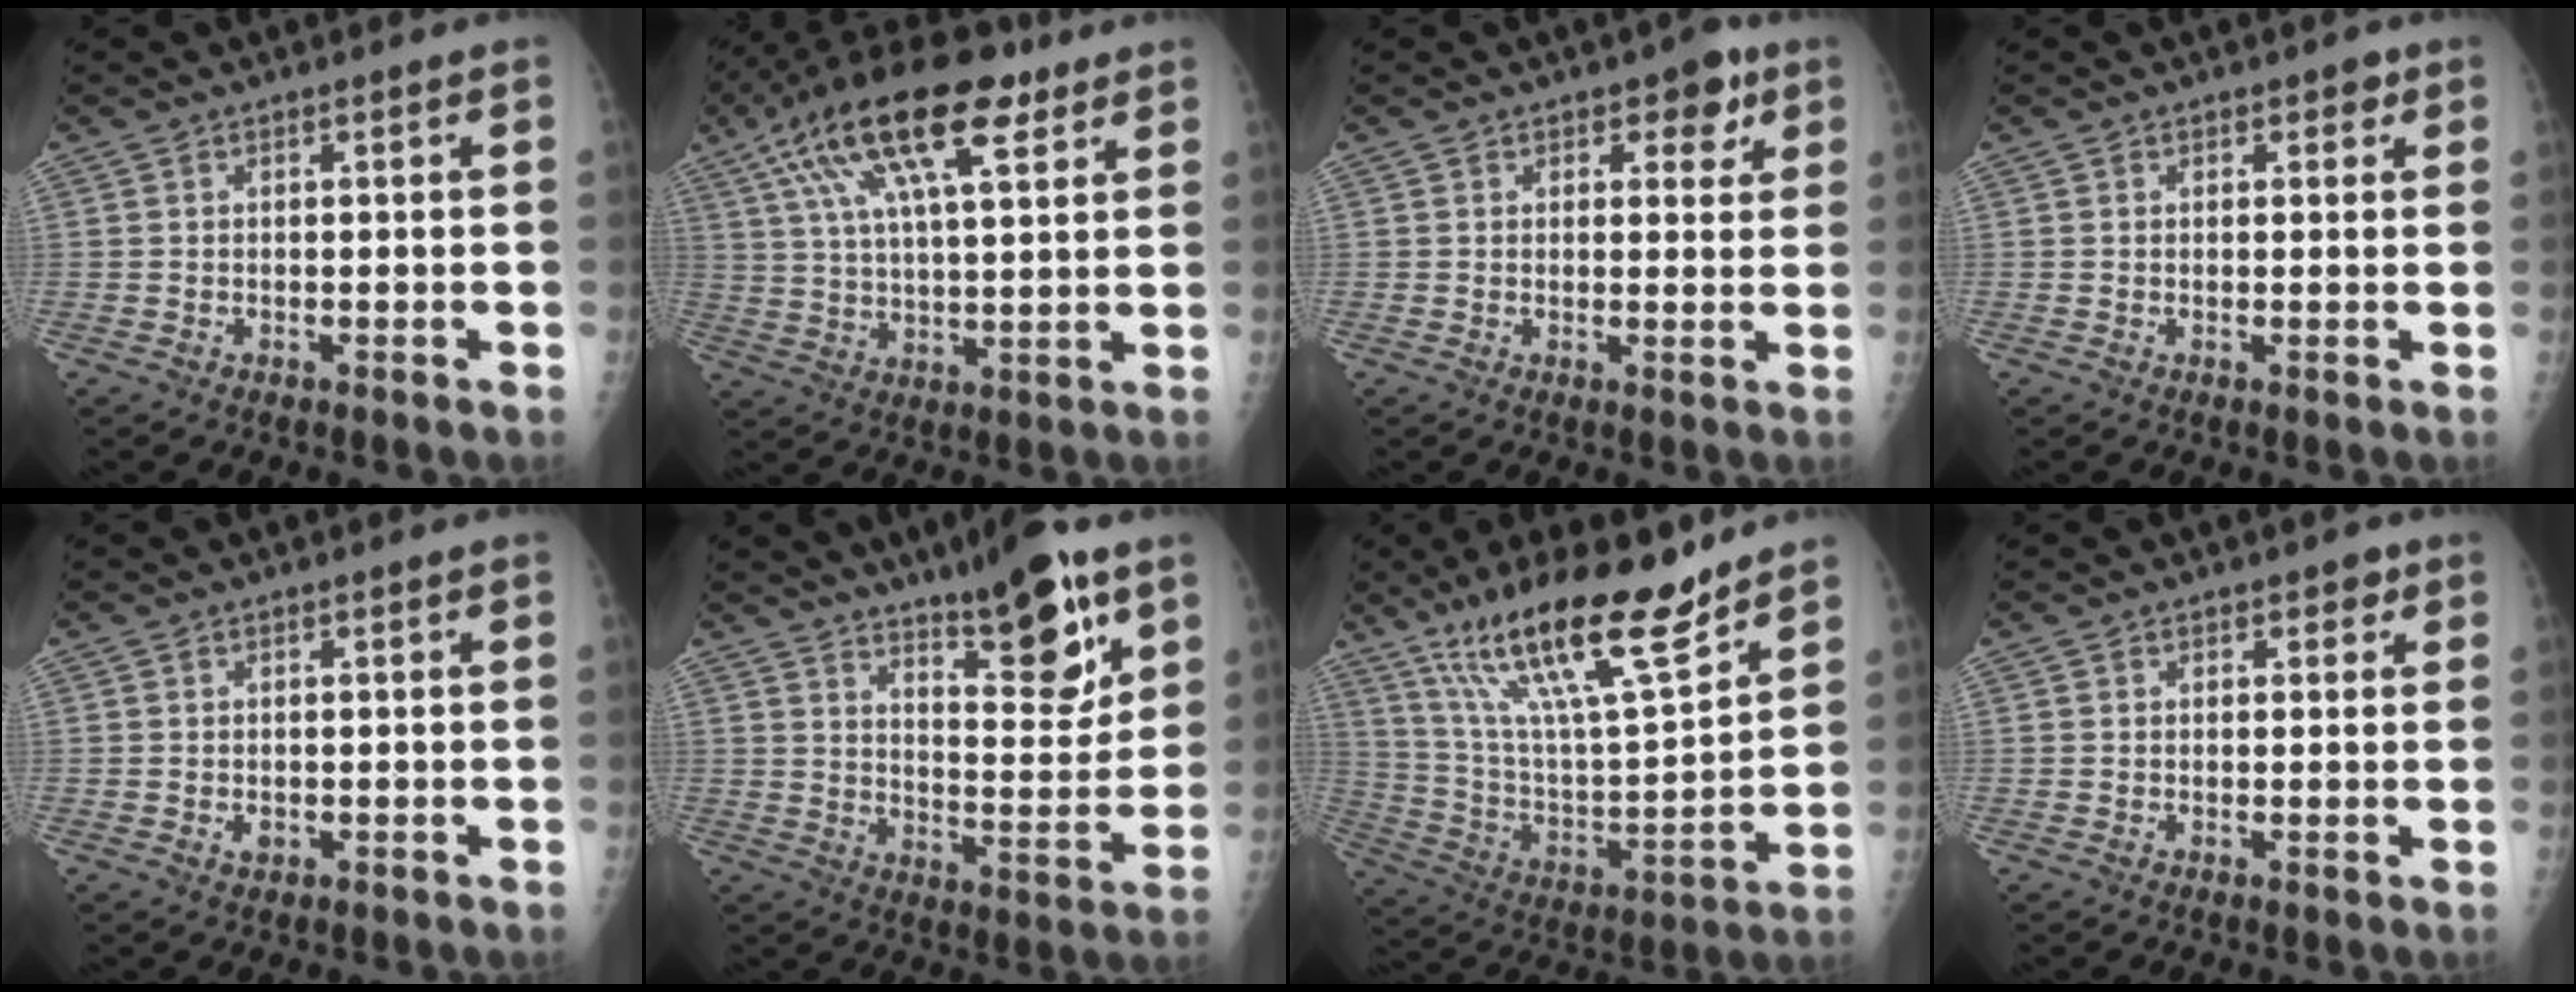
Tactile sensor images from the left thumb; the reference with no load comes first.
{"total": 19.8, "force": [10.1, 7.3, 15.4], "torque": [-0.271, -0.001, 0.172]}
{"total": 5.1, "force": [2.5, 3.2, 3.0], "torque": [-0.002, -0.008, 0.026]}
{"total": 2.0, "force": [1.0, 1.3, 1.1], "torque": [0.005, -0.002, 0.009]}
{"total": 1.2, "force": [-0.2, 1.0, 0.8], "torque": [-0.008, 0.000, -0.001]}
{"total": 15.4, "force": [9.6, 4.5, 11.2], "torque": [-0.132, -0.062, 0.153]}
{"total": 22.2, "force": [15.6, 4.7, 15.1], "torque": [-0.244, -0.071, 0.279]}
{"total": 2.1, "force": [1.0, 1.5, 1.1], "torque": [0.007, -0.001, 0.008]}